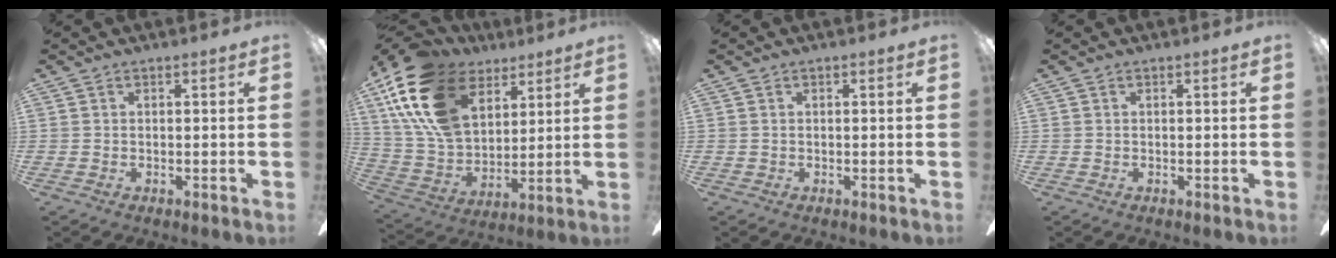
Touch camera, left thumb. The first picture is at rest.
{"total": 22.2, "force": [11.4, 13.7, 13.3], "torque": [-0.301, -0.038, 0.208]}
{"total": 0.0}
{"total": 0.0}